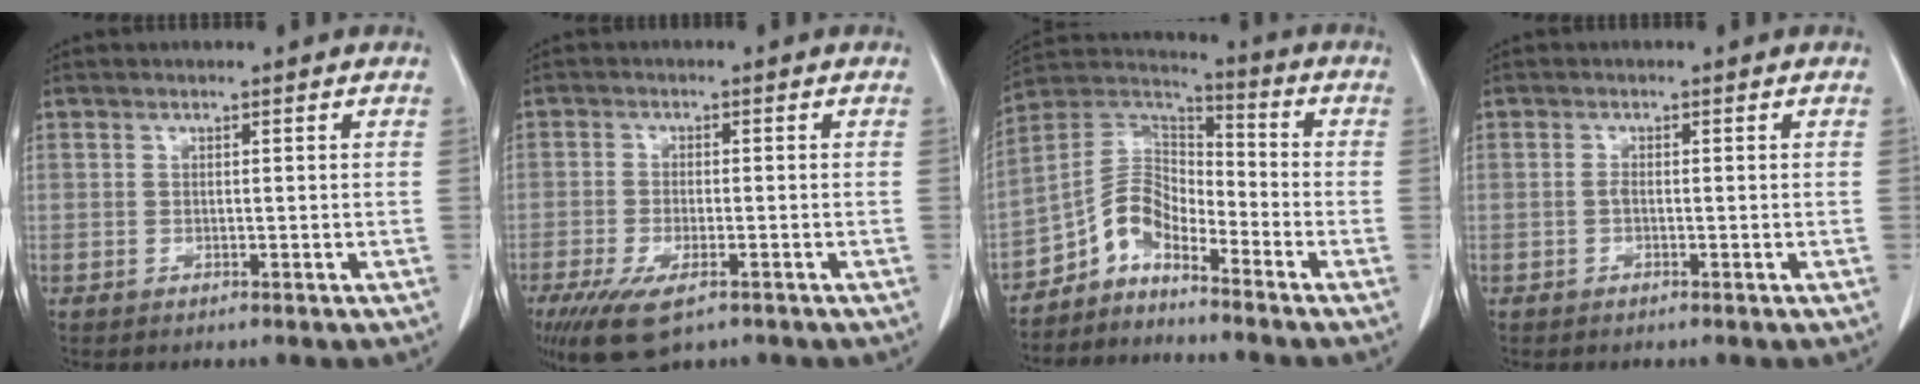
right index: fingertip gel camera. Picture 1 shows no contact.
{"total": 8.1, "force": [-5.0, 2.7, 5.8], "torque": [-0.107, -0.019, -0.082]}
{"total": 7.6, "force": [-5.8, 3.5, 3.5], "torque": [-0.066, 0.039, -0.118]}
{"total": 0.6, "force": [-0.2, 0.2, 0.5], "torque": [-0.012, 0.001, -0.006]}